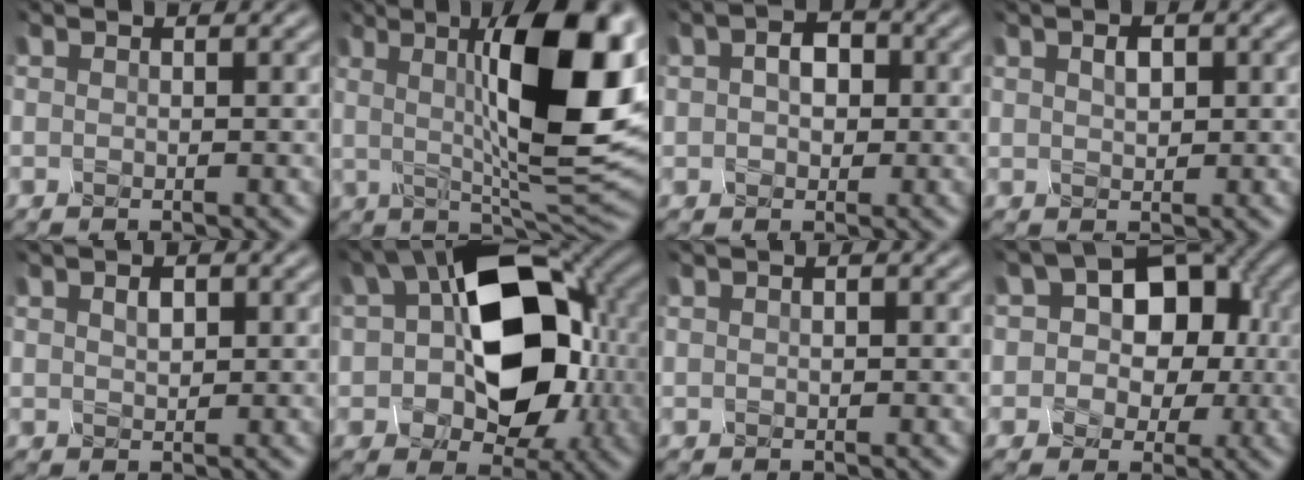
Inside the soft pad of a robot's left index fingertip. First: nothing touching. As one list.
[{"total": 13.8, "force": [1.4, 4.1, 13.1], "torque": [-0.184, 0.003, 0.010]}, {"total": 3.1, "force": [-0.1, 2.3, 2.1], "torque": [-0.037, 0.006, -0.012]}, {"total": 1.7, "force": [0.1, 1.1, 1.3], "torque": [-0.024, 0.002, 0.001]}, {"total": 1.4, "force": [0.1, 0.8, 1.1], "torque": [-0.019, 0.002, 0.004]}, {"total": 14.2, "force": [0.7, 9.1, 10.9], "torque": [-0.151, 0.006, 0.006]}, {"total": 0.0}, {"total": 8.5, "force": [0.6, 6.1, 5.8], "torque": [-0.058, 0.015, -0.014]}]